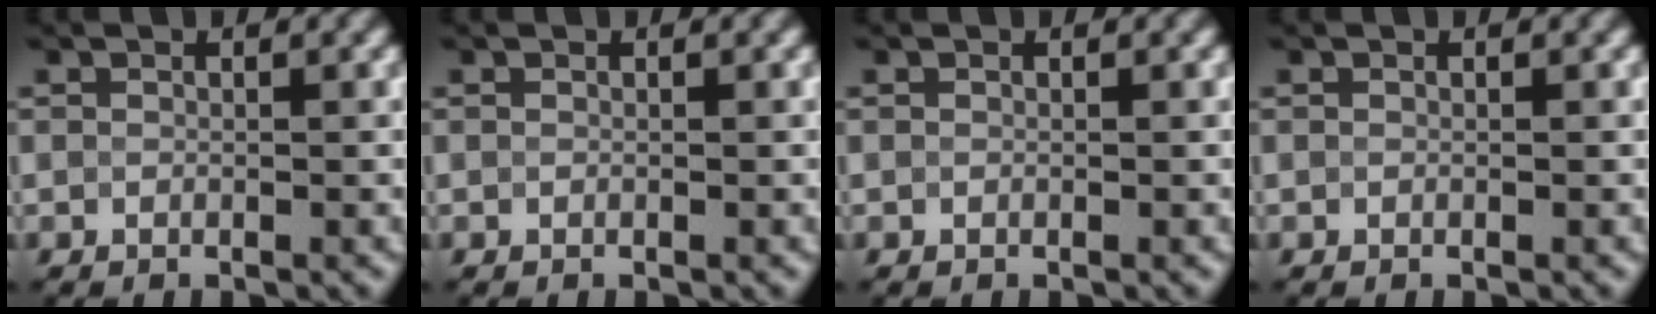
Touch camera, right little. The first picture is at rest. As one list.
[{"total": 0.0}, {"total": 0.0}, {"total": 0.0}]